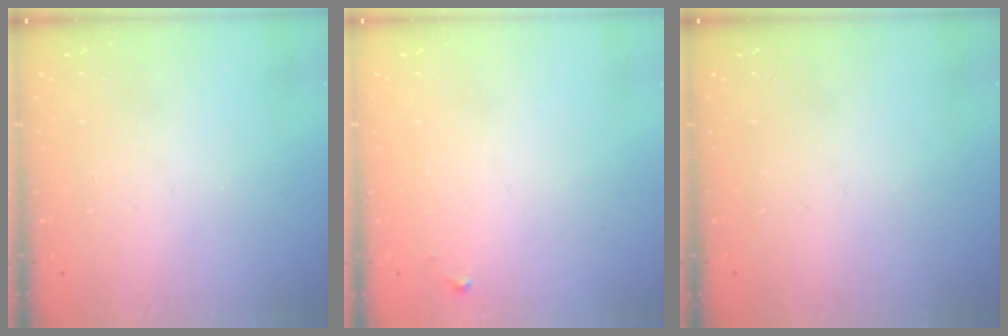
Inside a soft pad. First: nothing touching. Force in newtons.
{"total": 3.9, "press": 3.9, "slide": 0.6}
{"total": 0.0}